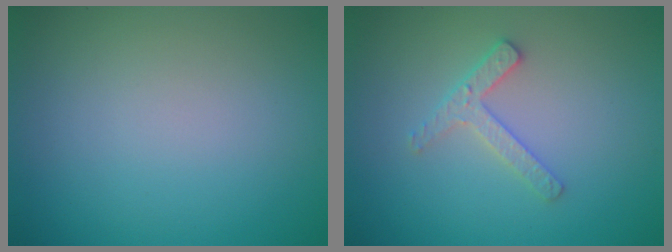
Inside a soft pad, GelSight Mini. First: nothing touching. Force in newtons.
{"total": 2.3, "press": 2.2, "slide": 0.4}